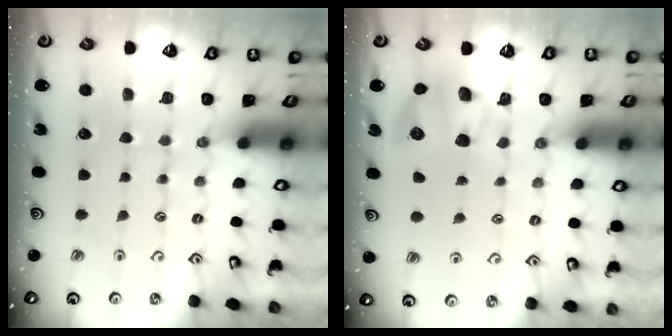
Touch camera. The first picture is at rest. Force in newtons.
{"total": 8.0, "press": 8.0, "slide": 1.0}